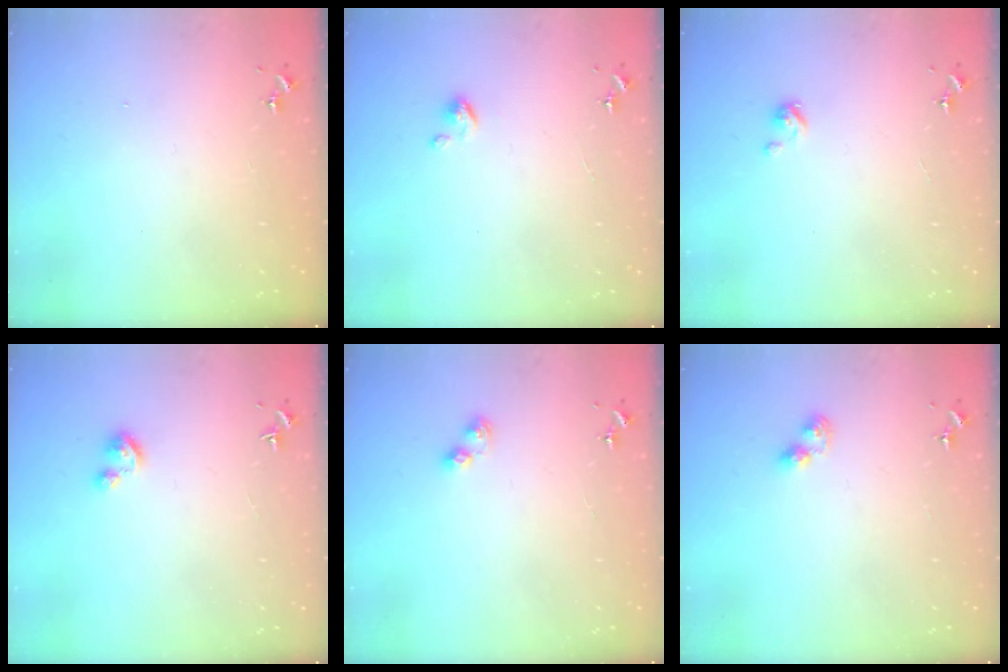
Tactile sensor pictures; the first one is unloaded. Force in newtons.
{"total": 3.5, "press": 3.5, "slide": 0.3}
{"total": 2.9, "press": 2.9, "slide": 0.2}
{"total": 3.2, "press": 3.2, "slide": 0.3}
{"total": 4.9, "press": 4.9, "slide": 0.5}
{"total": 3.0, "press": 2.9, "slide": 0.4}